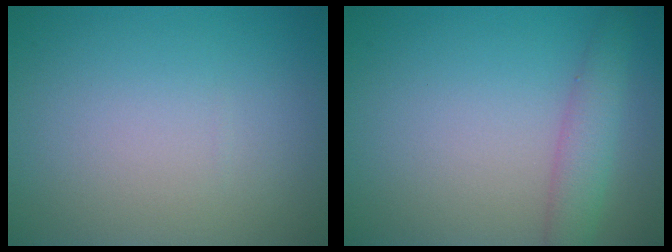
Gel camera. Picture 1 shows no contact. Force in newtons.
{"total": 2.9, "press": 2.9, "slide": 0.1}